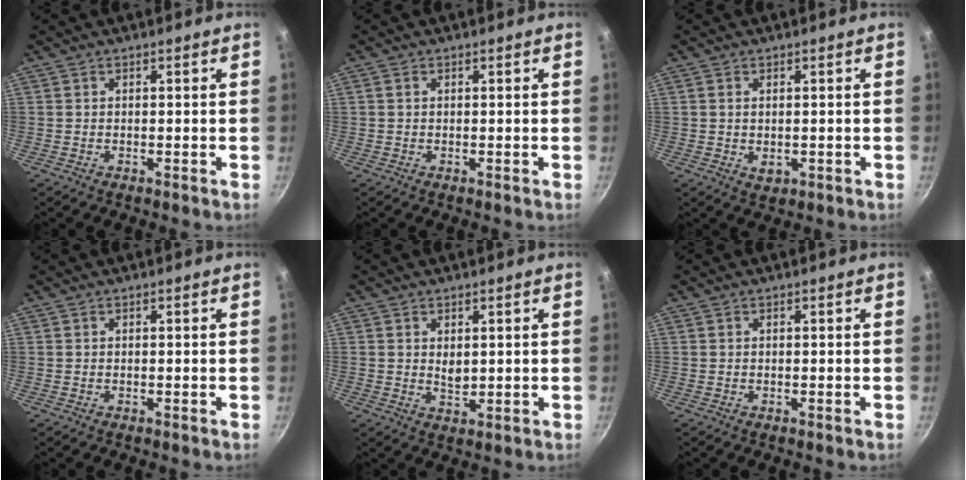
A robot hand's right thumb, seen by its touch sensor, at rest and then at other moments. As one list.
[{"total": 0.6, "force": [0.2, 0.5, 0.4], "torque": [-0.007, 0.003, 0.002]}, {"total": 2.4, "force": [-0.1, 1.6, 1.8], "torque": [-0.028, -0.005, 0.001]}, {"total": 0.0}, {"total": 2.8, "force": [0.9, 1.7, 2.0], "torque": [-0.029, -0.009, 0.016]}, {"total": 0.0}]